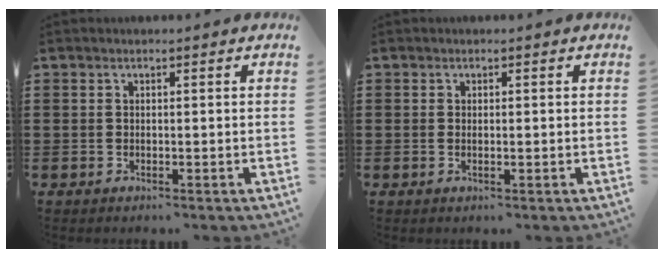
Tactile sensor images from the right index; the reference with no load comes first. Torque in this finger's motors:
{"motor_torque": [0.97, 1.17, 0.04, 0.00]}